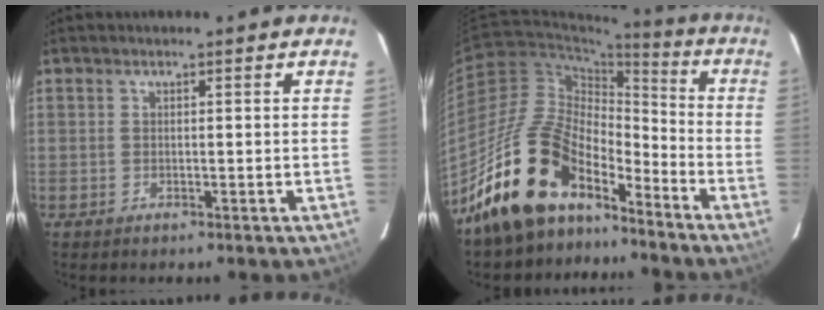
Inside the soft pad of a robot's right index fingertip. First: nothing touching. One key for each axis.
{"total": 17.2, "fx": -13.2, "fy": 7.8, "fz": 7.8, "tx": -0.149, "ty": 0.014, "tz": -0.236}